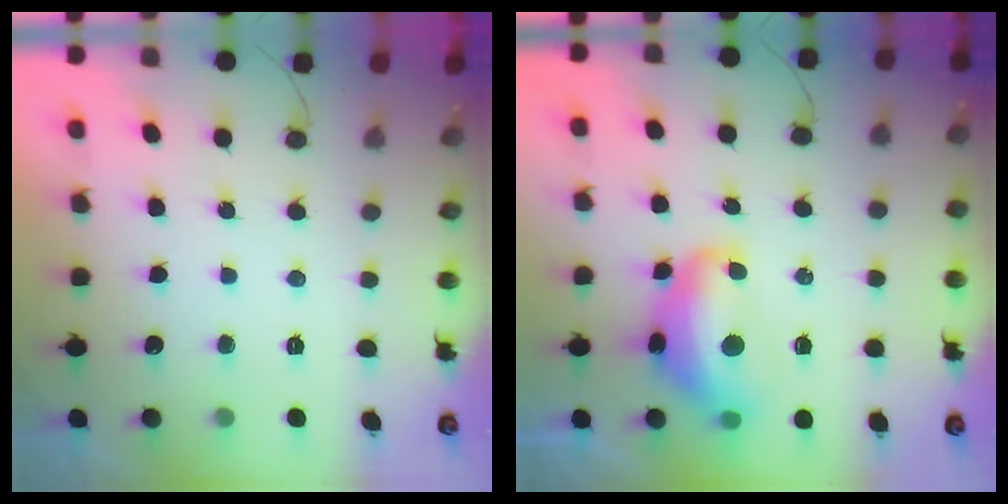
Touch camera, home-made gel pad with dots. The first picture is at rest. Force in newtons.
{"total": 13.7, "press": 13.6, "slide": 1.2}